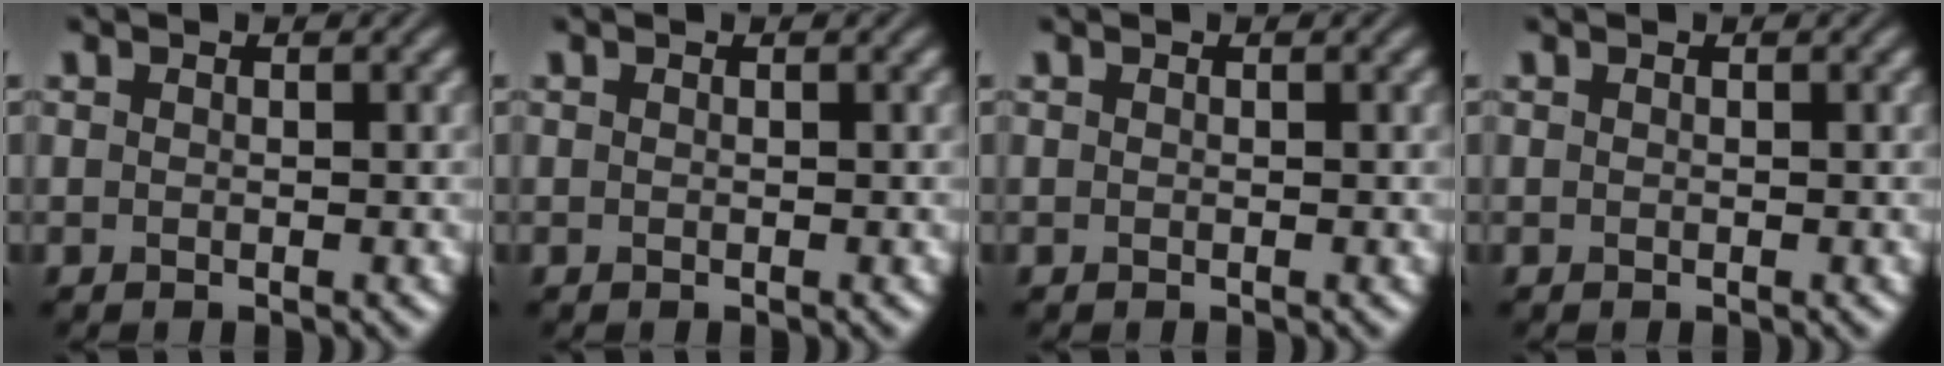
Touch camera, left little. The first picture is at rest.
{"total": 0.0}
{"total": 0.0}
{"total": 0.0}